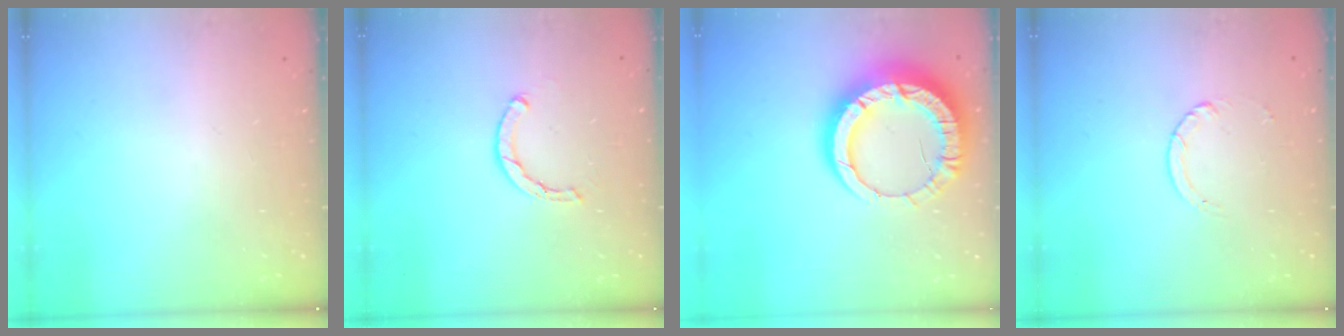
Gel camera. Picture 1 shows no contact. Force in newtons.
{"total": 1.6, "press": 1.6, "slide": 0.1}
{"total": 17.7, "press": 17.7, "slide": 1.5}
{"total": 2.5, "press": 2.4, "slide": 0.2}